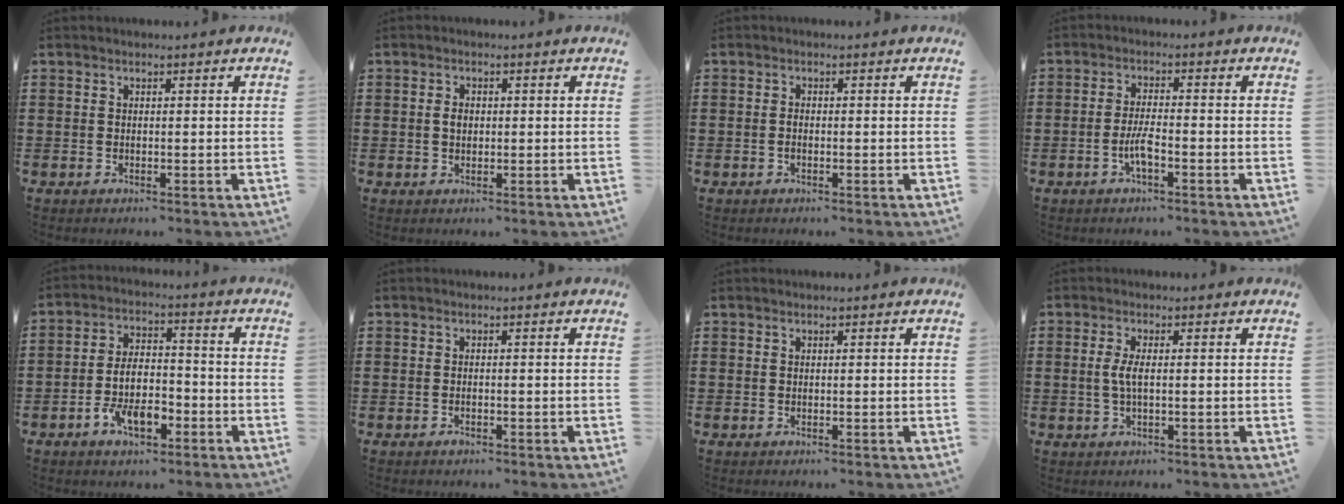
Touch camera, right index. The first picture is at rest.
{"total": 1.9, "force": [0.1, 1.2, 1.4], "torque": [-0.030, 0.006, 0.001]}
{"total": 0.8, "force": [-0.4, 0.4, 0.6], "torque": [-0.014, -0.004, -0.006]}
{"total": 3.8, "force": [-1.5, 0.6, 3.4], "torque": [-0.081, -0.008, -0.032]}
{"total": 7.1, "force": [-3.2, 3.5, 5.2], "torque": [-0.104, 0.011, -0.063]}
{"total": 0.6, "force": [-0.5, 0.1, 0.4], "torque": [-0.010, -0.006, -0.007]}
{"total": 0.0}
{"total": 3.0, "force": [0.0, 0.7, 2.9], "torque": [-0.069, -0.007, -0.007]}